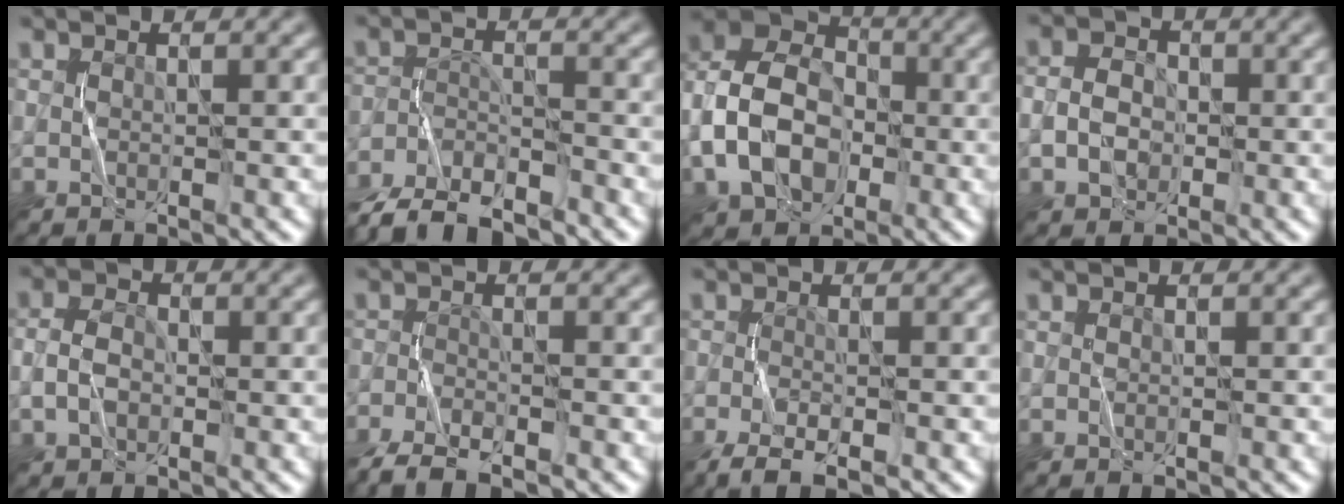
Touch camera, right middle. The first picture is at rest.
{"total": 7.3, "force": [-6.7, 1.6, 2.4], "torque": [-0.041, -0.008, -0.130]}
{"total": 8.9, "force": [-2.3, 6.6, 5.6], "torque": [-0.117, 0.004, -0.053]}
{"total": 2.6, "force": [-0.7, 2.1, 1.4], "torque": [-0.023, 0.000, -0.017]}
{"total": 2.2, "force": [-0.7, 1.5, 1.5], "torque": [-0.031, 0.002, -0.017]}
{"total": 4.3, "force": [-3.7, 0.8, 1.9], "torque": [-0.035, -0.016, -0.078]}
{"total": 3.0, "force": [-2.0, 0.7, 2.1], "torque": [-0.041, -0.005, -0.038]}
{"total": 0.0}